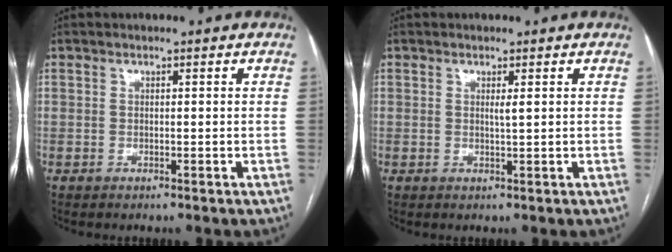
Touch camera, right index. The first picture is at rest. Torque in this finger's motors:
{"motor_torque": [0.35, 0.13, 0.03, 0.02]}